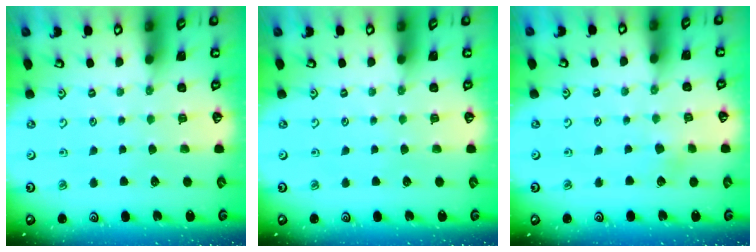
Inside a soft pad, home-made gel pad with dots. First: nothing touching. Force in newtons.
{"total": 0.0}
{"total": 3.3, "press": 3.3, "slide": 0.4}